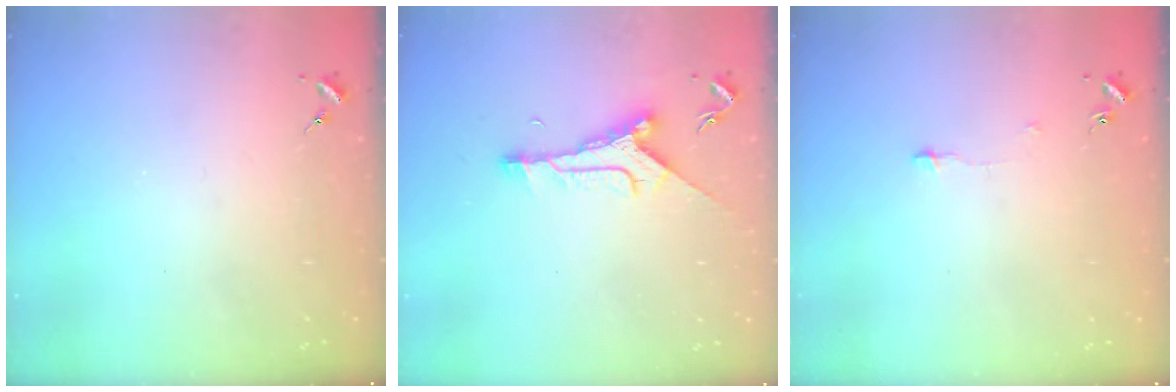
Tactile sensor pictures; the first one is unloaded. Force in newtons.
{"total": 8.6, "press": 8.6, "slide": 0.4}
{"total": 3.3, "press": 3.3, "slide": 0.3}